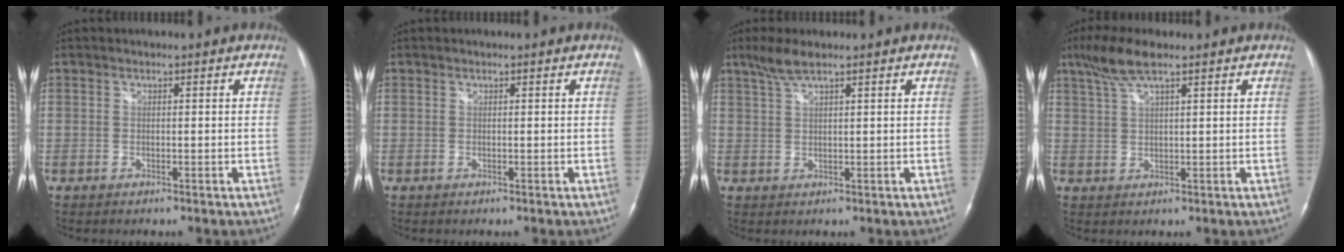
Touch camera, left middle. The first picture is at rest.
{"total": 0.0}
{"total": 3.6, "force": [2.7, 0.4, 2.4], "torque": [-0.057, 0.010, 0.057]}
{"total": 5.8, "force": [3.9, 0.9, 4.2], "torque": [-0.094, 0.017, 0.078]}